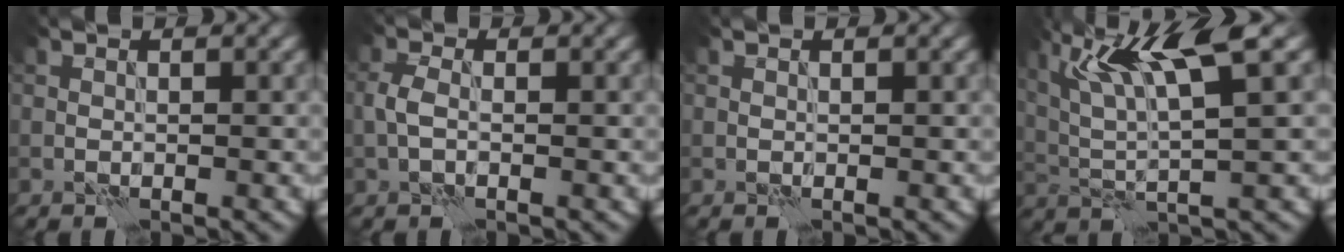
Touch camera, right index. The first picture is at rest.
{"total": 2.0, "force": [-0.6, 1.1, 1.6], "torque": [-0.036, 0.003, -0.016]}
{"total": 0.0}
{"total": 7.9, "force": [3.5, 1.4, 6.9], "torque": [-0.132, 0.008, 0.067]}